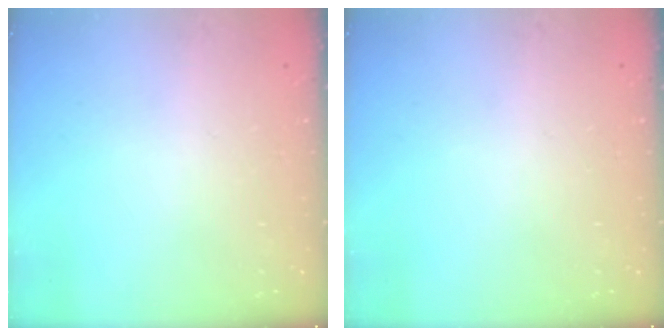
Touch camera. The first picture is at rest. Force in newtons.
{"total": 0.0}